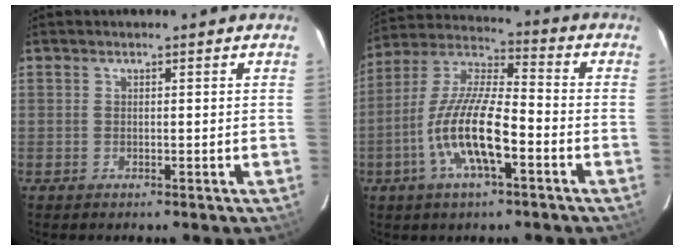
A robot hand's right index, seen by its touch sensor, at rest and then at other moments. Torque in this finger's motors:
{"motor_torque": [1.17, -0.82, 1.05, 0.21]}